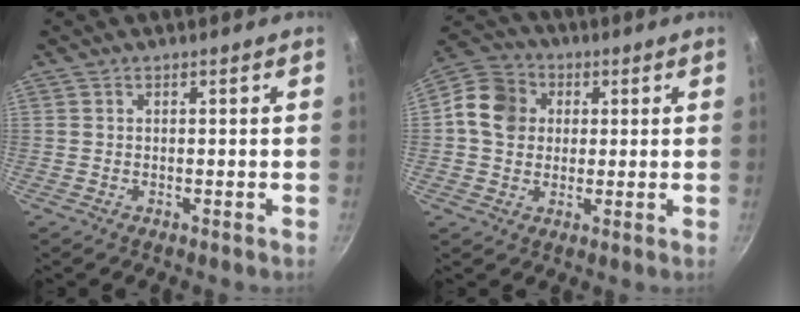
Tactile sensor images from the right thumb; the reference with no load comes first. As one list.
[{"total": 10.1, "force": [1.4, 8.8, 4.9], "torque": [-0.063, 0.013, 0.006]}]